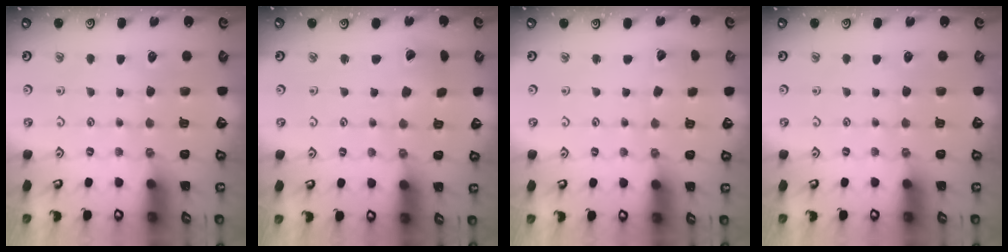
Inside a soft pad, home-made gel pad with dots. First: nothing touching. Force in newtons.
{"total": 2.5, "press": 2.5, "slide": 0.4}
{"total": 2.7, "press": 2.7, "slide": 0.3}
{"total": 0.0}